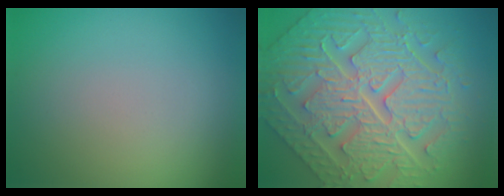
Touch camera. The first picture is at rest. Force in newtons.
{"total": 9.2, "press": 7.5, "slide": 5.4}